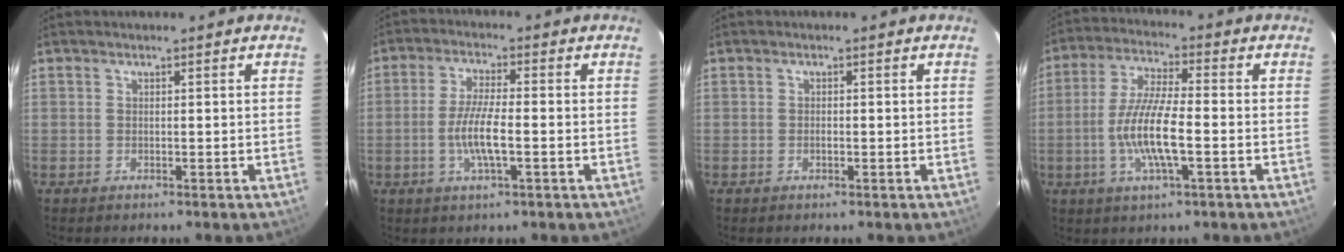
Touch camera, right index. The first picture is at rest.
{"total": 7.0, "force": [-1.7, 1.3, 6.7], "torque": [-0.132, -0.005, -0.035]}
{"total": 0.6, "force": [-0.2, 0.4, 0.4], "torque": [-0.005, 0.000, -0.003]}
{"total": 11.8, "force": [-2.8, 2.3, 11.2], "torque": [-0.226, -0.005, -0.055]}